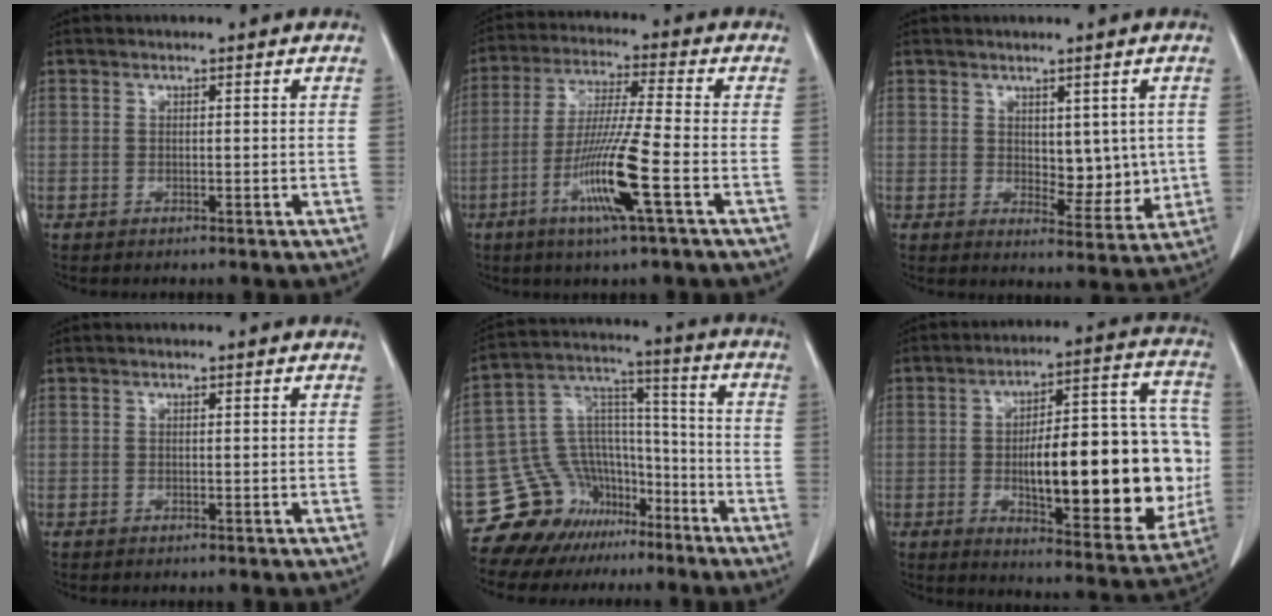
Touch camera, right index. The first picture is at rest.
{"total": 11.8, "force": [-4.4, -0.7, 10.9], "torque": [-0.218, -0.020, -0.087]}
{"total": 6.1, "force": [0.8, 3.2, 5.1], "torque": [-0.061, -0.008, 0.023]}
{"total": 0.0}
{"total": 13.9, "force": [-9.6, 9.6, 3.0], "torque": [-0.053, 0.090, -0.156]}
{"total": 25.6, "force": [-2.7, 7.4, 24.4], "torque": [-0.290, 0.027, -0.021]}